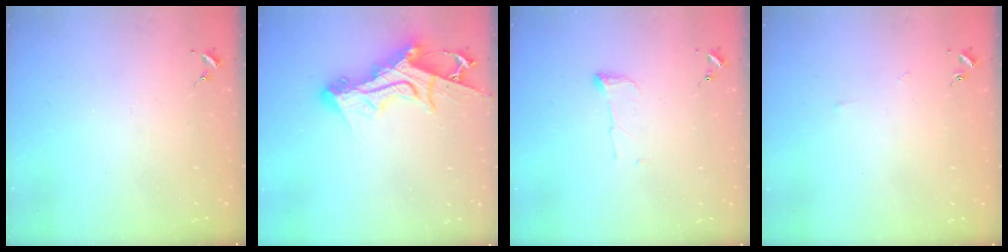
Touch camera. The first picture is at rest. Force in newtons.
{"total": 15.1, "press": 15.0, "slide": 1.3}
{"total": 4.7, "press": 4.7, "slide": 0.6}
{"total": 1.7, "press": 1.7, "slide": 0.3}